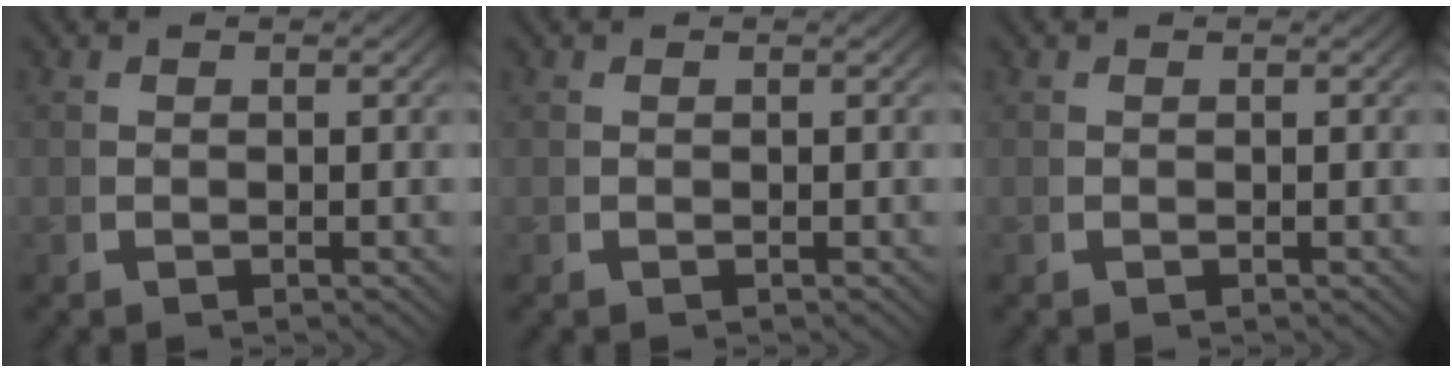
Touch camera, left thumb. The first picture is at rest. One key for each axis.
{"total": 0.0}
{"total": 0.0}